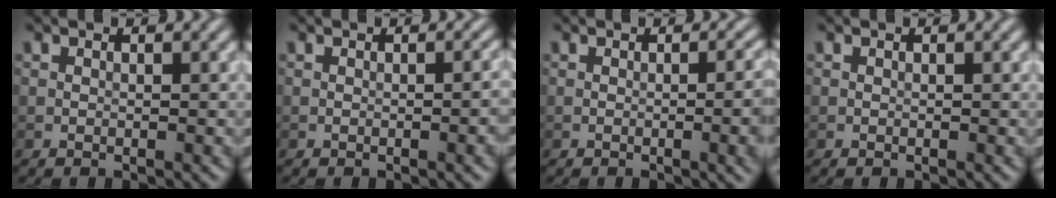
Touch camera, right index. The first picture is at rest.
{"total": 2.7, "force": [-0.4, 0.8, 2.6], "torque": [-0.025, 0.001, -0.006]}
{"total": 5.8, "force": [-0.7, 2.4, 5.3], "torque": [-0.046, -0.007, -0.003]}
{"total": 0.0}